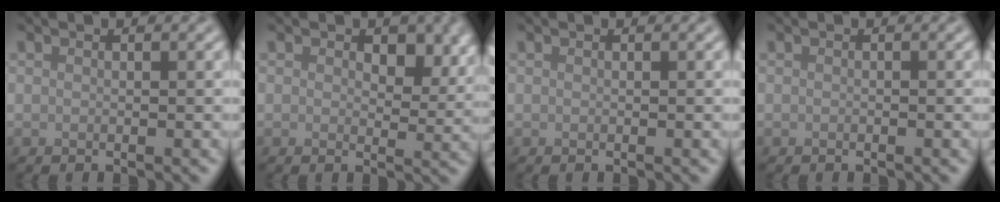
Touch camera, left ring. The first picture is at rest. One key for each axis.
{"total": 3.6, "fx": 1.6, "fy": 2.2, "fz": 2.4, "tx": -0.041, "ty": -0.010, "tz": 0.021}
{"total": 0.0}
{"total": 0.0}